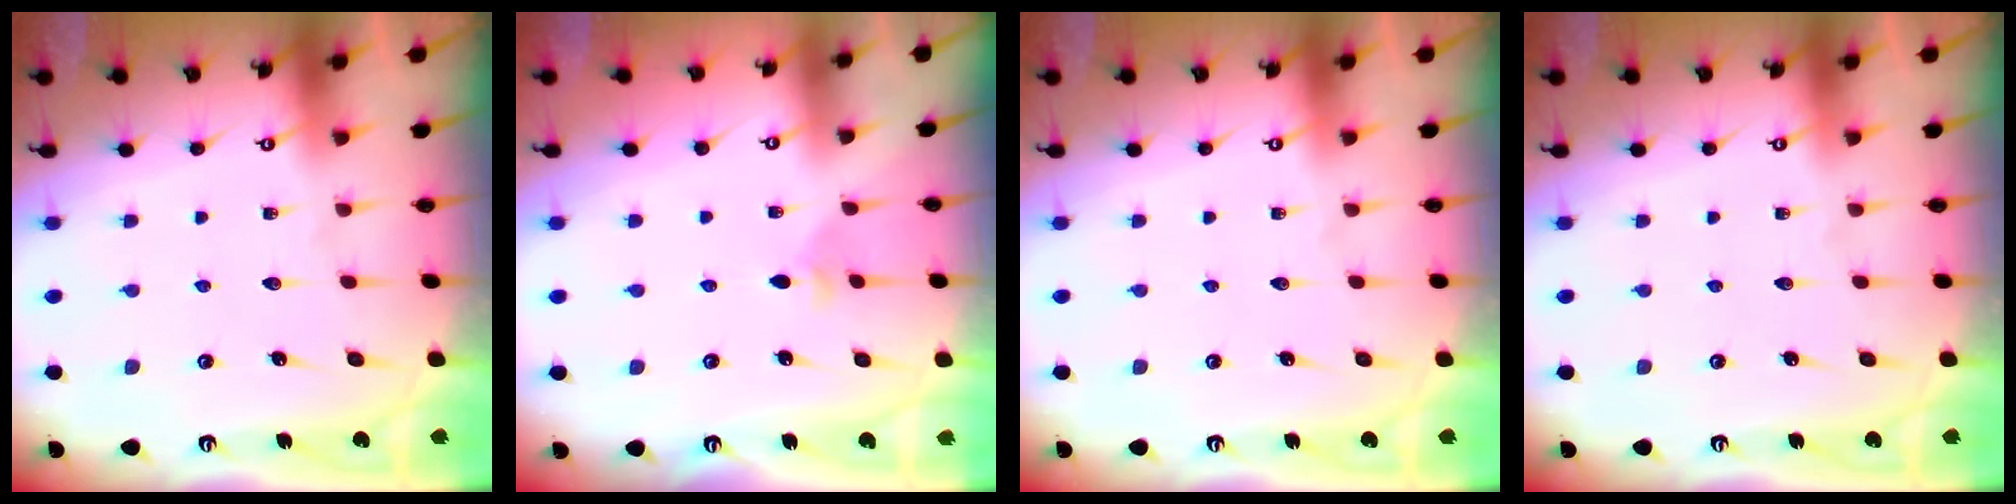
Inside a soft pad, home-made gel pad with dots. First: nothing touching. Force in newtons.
{"total": 2.7, "press": 2.6, "slide": 0.9}
{"total": 0.0}
{"total": 0.0}